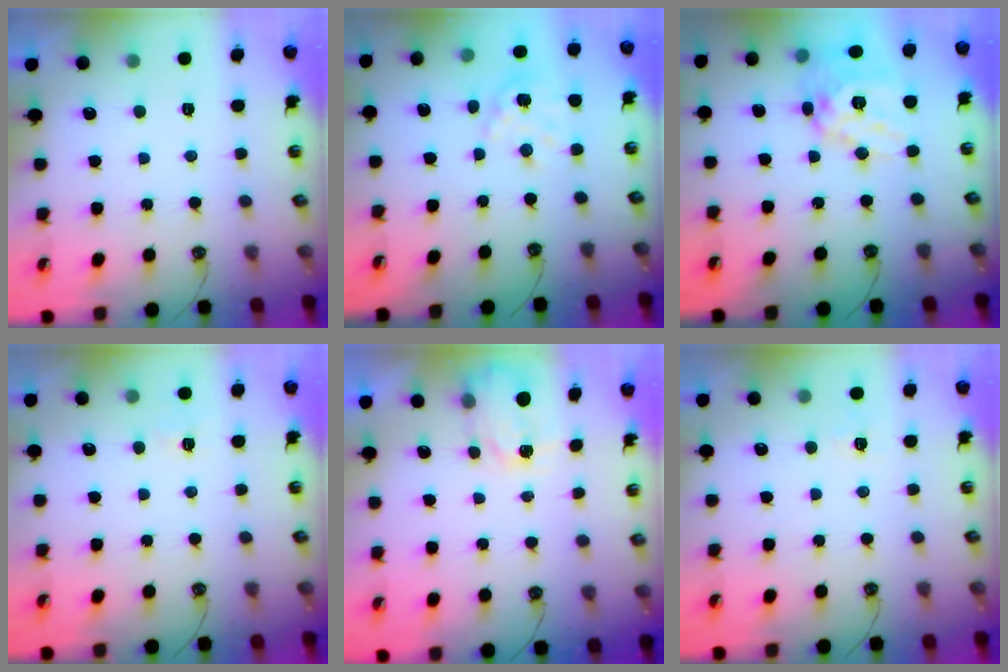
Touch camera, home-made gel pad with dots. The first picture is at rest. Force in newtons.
{"total": 6.8, "press": 6.8, "slide": 0.6}
{"total": 15.6, "press": 15.5, "slide": 1.4}
{"total": 2.9, "press": 2.9, "slide": 0.4}
{"total": 2.4, "press": 2.4, "slide": 0.5}
{"total": 3.4, "press": 3.4, "slide": 0.4}